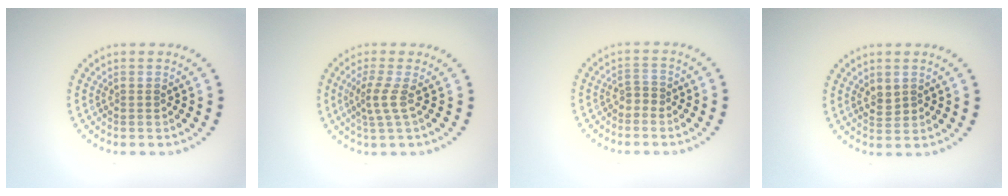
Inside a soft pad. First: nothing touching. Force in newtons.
{"total": 2.2, "press": 1.5, "slide": 1.6}
{"total": 1.1, "press": 0.8, "slide": 0.8}
{"total": 1.6, "press": 1.5, "slide": 0.7}